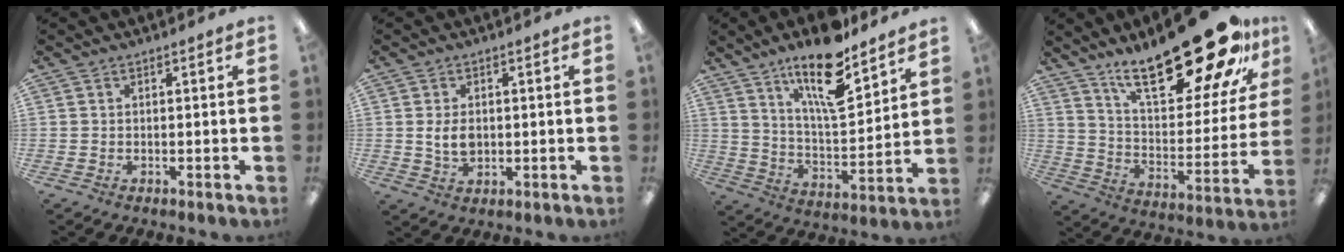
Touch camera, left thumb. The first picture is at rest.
{"total": 4.6, "force": [0.3, 3.2, 3.4], "torque": [-0.064, 0.001, 0.003]}
{"total": 17.1, "force": [12.0, 5.2, 11.0], "torque": [-0.183, -0.073, 0.199]}
{"total": 29.8, "force": [21.4, 9.1, 18.7], "torque": [-0.281, -0.132, 0.348]}